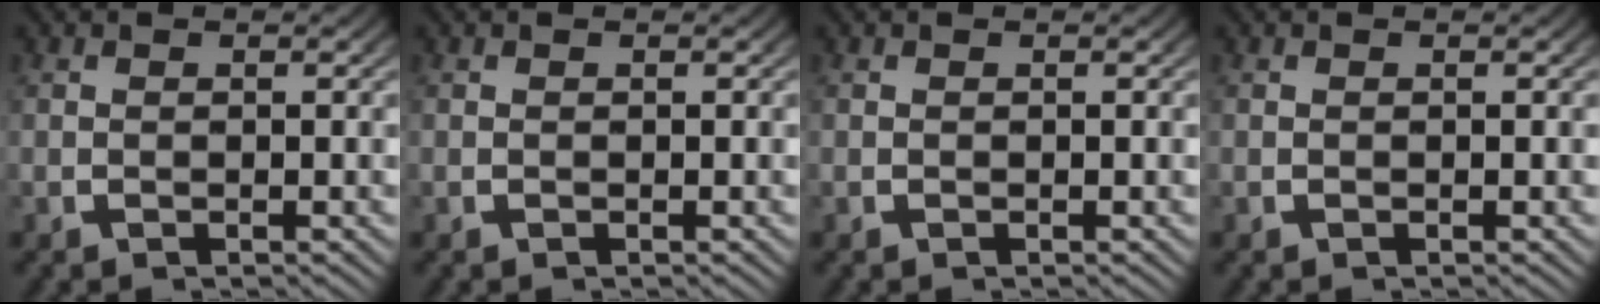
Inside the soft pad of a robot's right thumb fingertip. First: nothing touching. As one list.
[{"total": 0.0}, {"total": 0.0}, {"total": 0.0}]